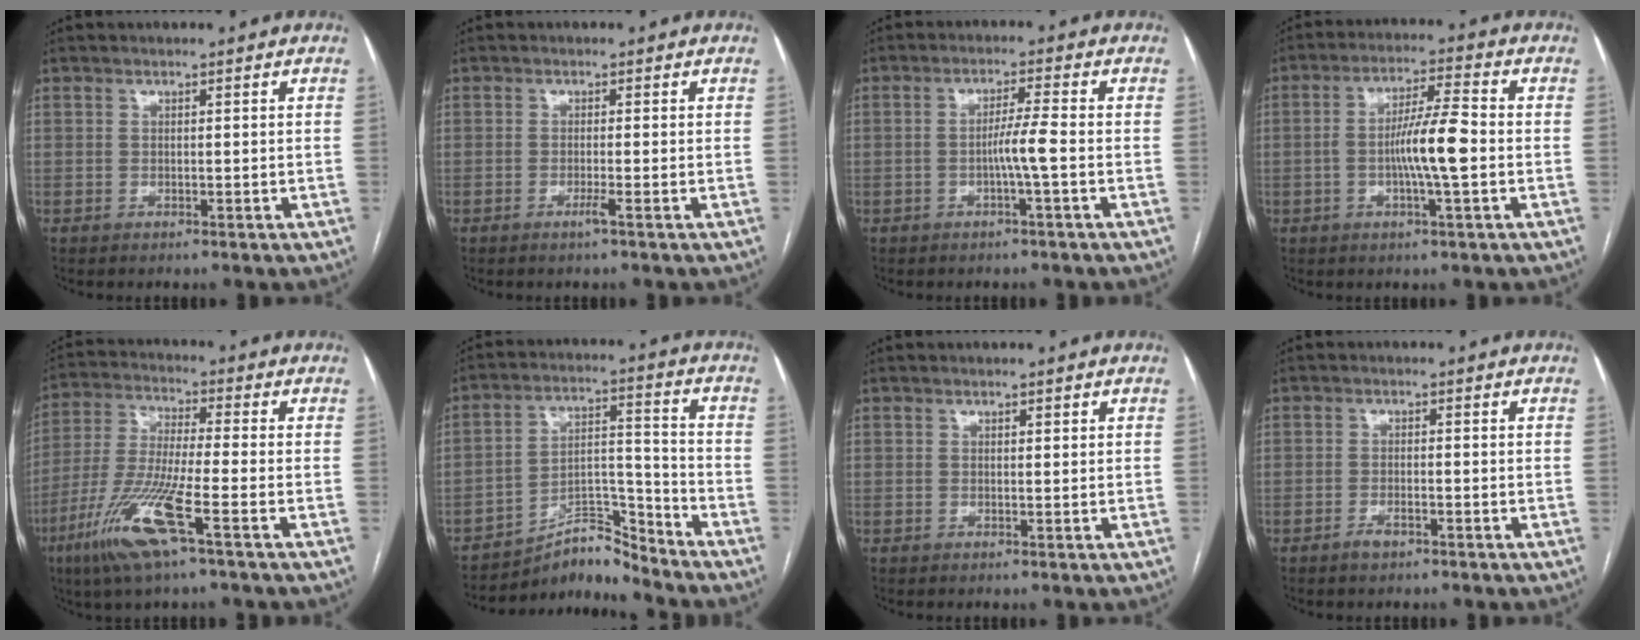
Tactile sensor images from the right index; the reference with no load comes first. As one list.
[{"total": 1.3, "force": [-0.7, -0.4, 1.1], "torque": [-0.020, -0.002, -0.015]}, {"total": 3.9, "force": [-1.1, -0.6, 3.7], "torque": [-0.065, 0.002, -0.019]}, {"total": 8.4, "force": [-1.3, 0.5, 8.3], "torque": [-0.152, 0.007, -0.027]}, {"total": 12.6, "force": [-6.1, 0.4, 11.0], "torque": [-0.236, -0.023, -0.121]}, {"total": 7.6, "force": [-7.5, 1.0, 0.7], "torque": [-0.008, 0.048, -0.131]}, {"total": 0.7, "force": [0.4, 0.2, 0.5], "torque": [-0.007, 0.002, 0.005]}, {"total": 1.9, "force": [-1.3, 0.7, 1.2], "torque": [-0.022, 0.001, -0.020]}]